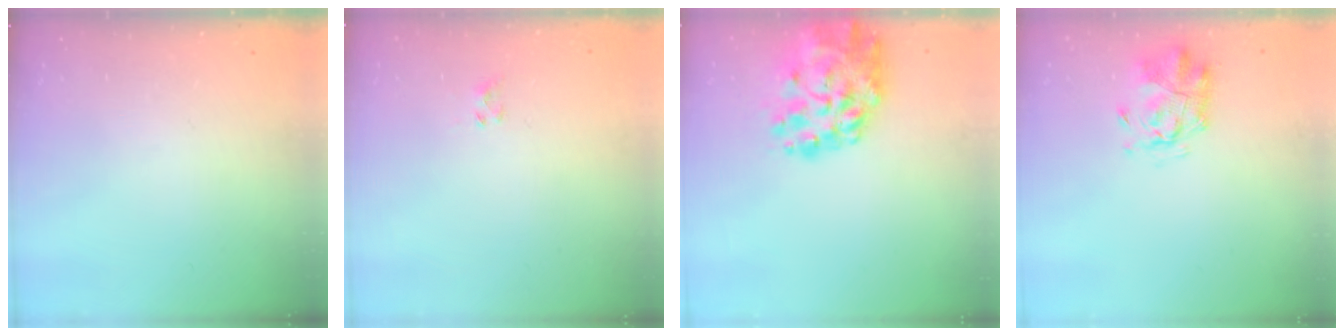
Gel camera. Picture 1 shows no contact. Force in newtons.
{"total": 2.2, "press": 2.1, "slide": 0.7}
{"total": 16.6, "press": 15.4, "slide": 6.0}
{"total": 2.6, "press": 2.4, "slide": 0.9}